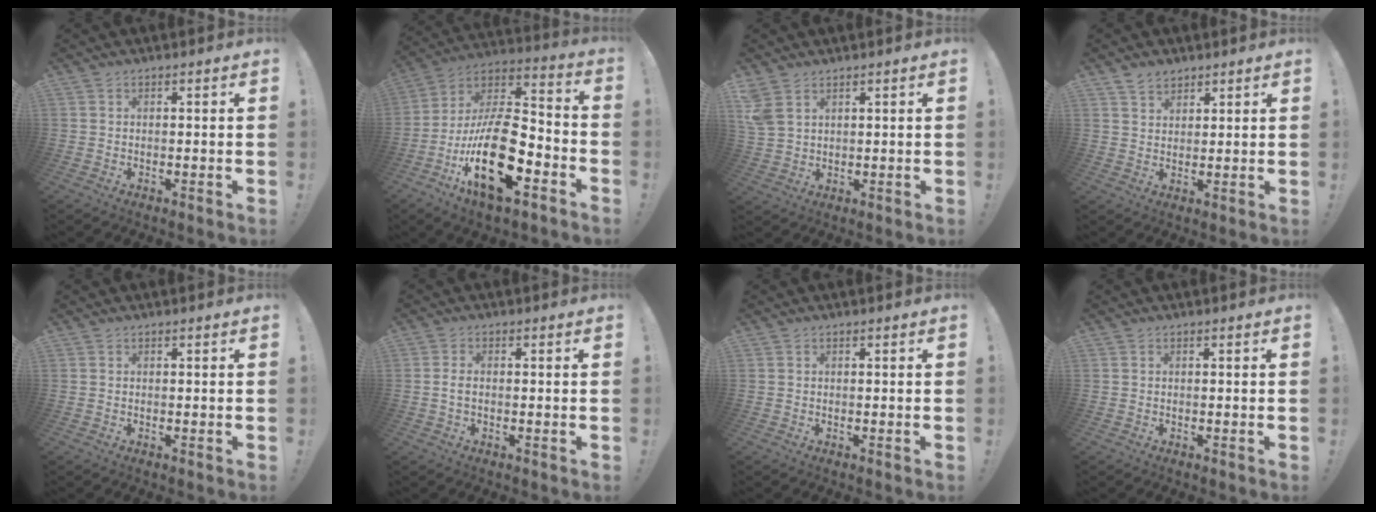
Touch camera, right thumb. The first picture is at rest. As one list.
[{"total": 24.1, "force": [-9.1, 10.5, 19.8], "torque": [-0.370, 0.036, -0.150]}, {"total": 5.8, "force": [3.3, 3.7, 3.1], "torque": [-0.067, -0.008, 0.068]}, {"total": 4.2, "force": [3.3, 2.5, 0.8], "torque": [-0.006, -0.019, 0.060]}, {"total": 0.0}, {"total": 2.3, "force": [-0.3, 1.2, 2.0], "torque": [-0.044, 0.009, -0.004]}, {"total": 0.0}, {"total": 0.0}]